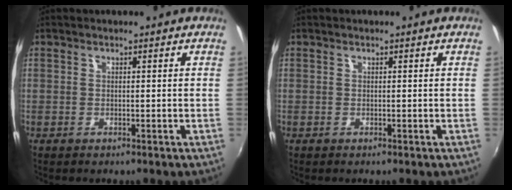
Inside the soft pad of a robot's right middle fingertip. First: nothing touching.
{"total": 0.0}